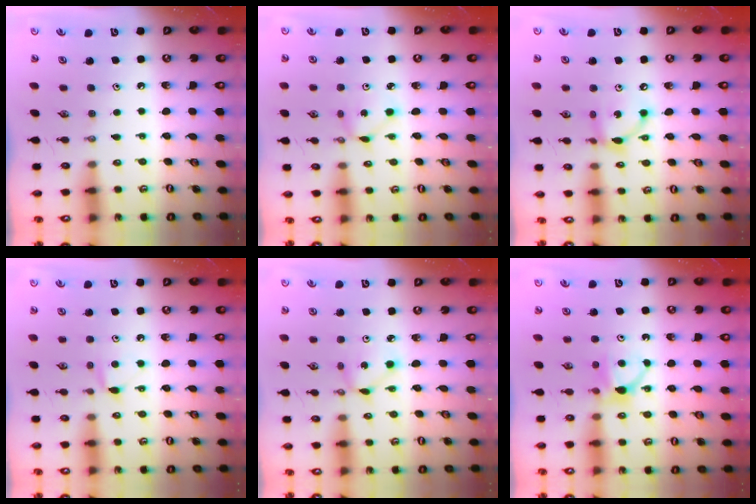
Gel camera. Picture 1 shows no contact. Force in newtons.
{"total": 1.6, "press": 1.6, "slide": 0.2}
{"total": 8.6, "press": 8.6, "slide": 0.4}
{"total": 5.8, "press": 5.8, "slide": 0.7}
{"total": 2.3, "press": 2.3, "slide": 0.1}
{"total": 5.1, "press": 5.0, "slide": 0.6}